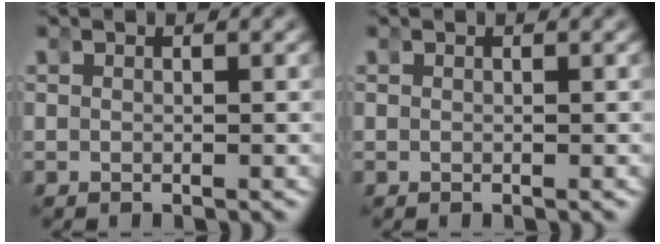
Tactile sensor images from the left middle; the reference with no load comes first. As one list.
[{"total": 0.0}]